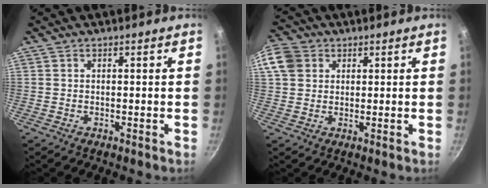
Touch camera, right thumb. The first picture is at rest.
{"total": 7.0, "force": [2.3, 5.7, 3.3], "torque": [-0.052, 0.003, 0.033]}